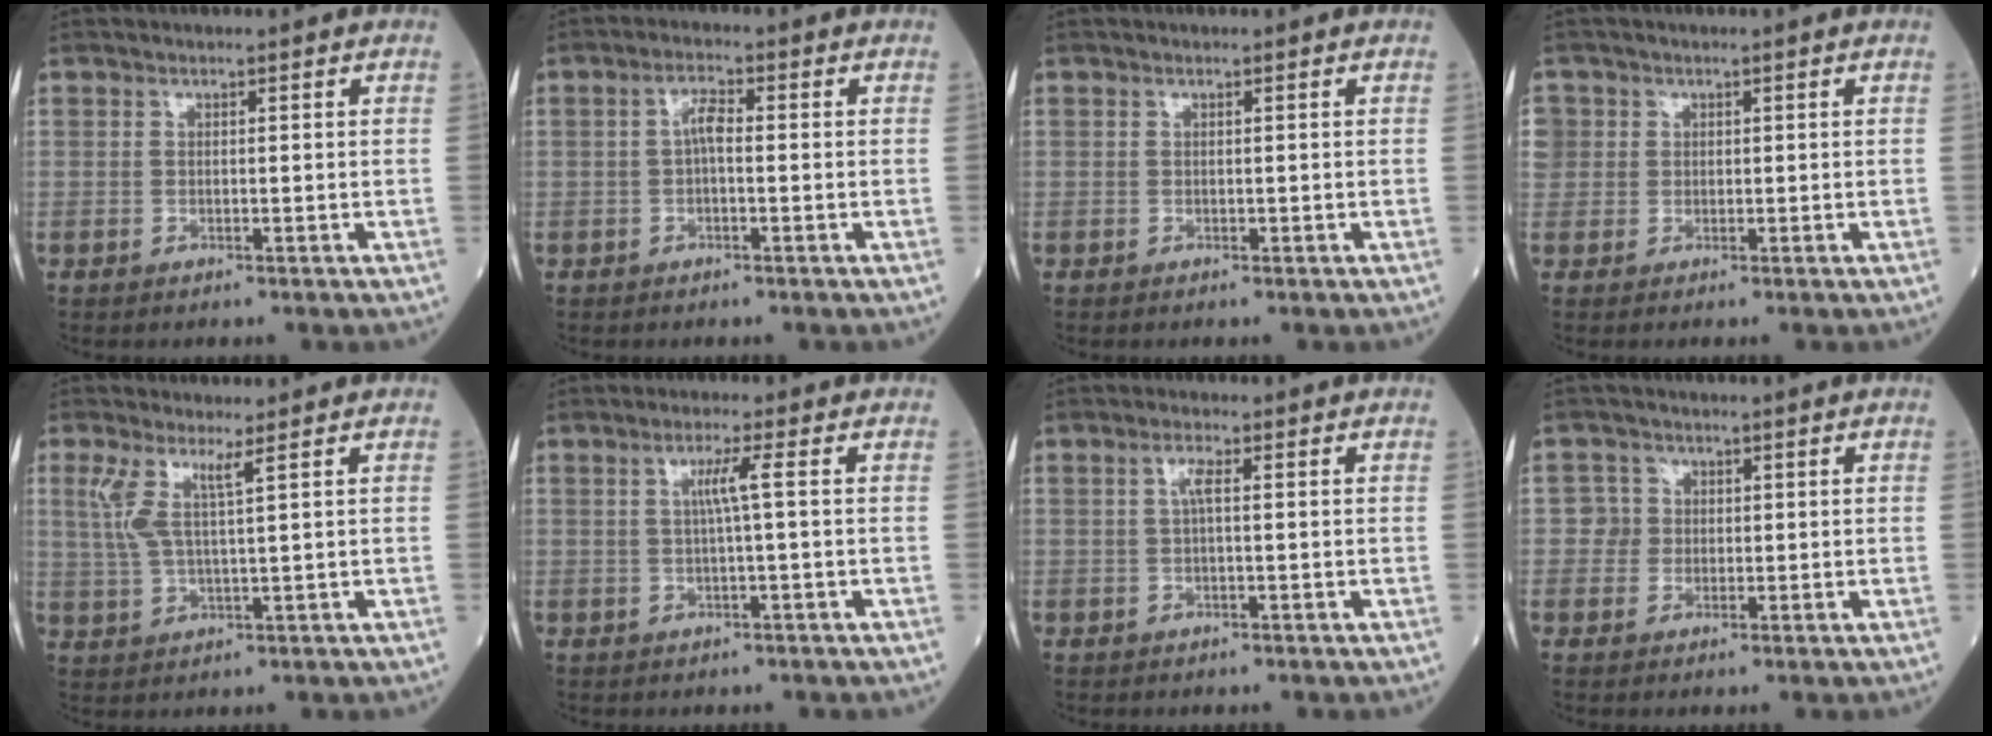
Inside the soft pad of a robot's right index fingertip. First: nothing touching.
{"total": 2.7, "force": [-0.1, 0.8, 2.6], "torque": [-0.047, 0.007, -0.003]}
{"total": 0.0}
{"total": 3.0, "force": [0.4, 2.9, 0.3], "torque": [-0.002, 0.014, 0.009]}
{"total": 4.7, "force": [2.2, 0.1, 4.2], "torque": [-0.099, 0.007, 0.051]}
{"total": 2.9, "force": [0.4, -0.7, 2.8], "torque": [-0.056, 0.003, 0.007]}
{"total": 1.9, "force": [0.4, 0.3, 1.8], "torque": [-0.038, 0.003, 0.006]}
{"total": 2.7, "force": [0.2, 2.7, 0.1], "torque": [0.007, 0.006, 0.000]}